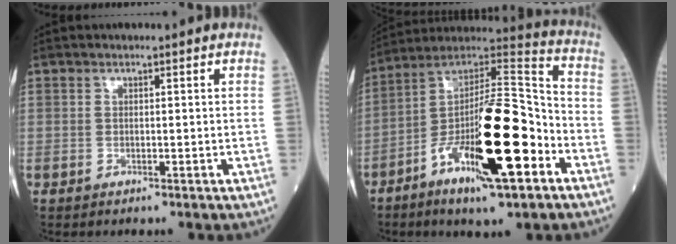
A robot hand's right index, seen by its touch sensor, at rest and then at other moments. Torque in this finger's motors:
{"motor_torque": [1.06, -0.69, 1.06, 0.21]}